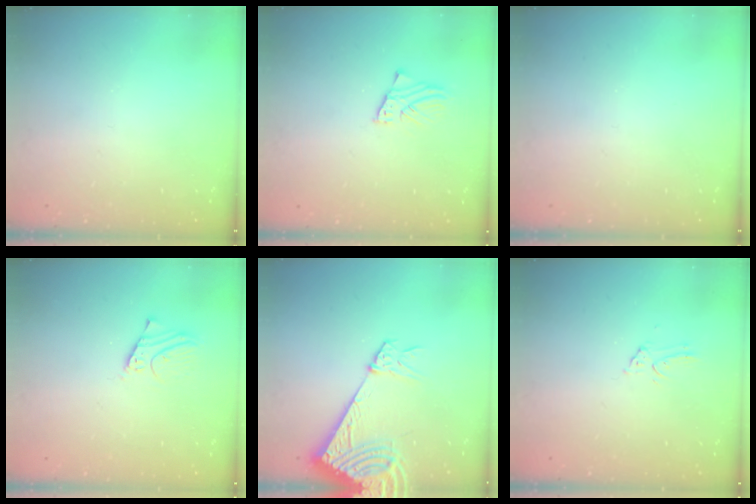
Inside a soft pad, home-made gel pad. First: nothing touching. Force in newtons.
{"total": 2.3, "press": 2.3, "slide": 0.1}
{"total": 0.0}
{"total": 3.7, "press": 3.7, "slide": 0.2}
{"total": 11.8, "press": 11.6, "slide": 1.9}
{"total": 2.5, "press": 2.5, "slide": 0.2}